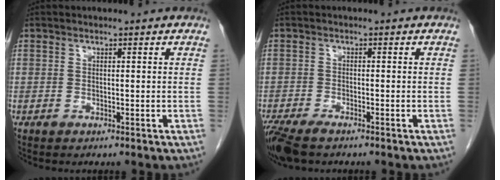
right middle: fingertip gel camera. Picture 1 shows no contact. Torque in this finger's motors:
{"motor_torque": [0.06, -0.01, 0.03, 0.02]}